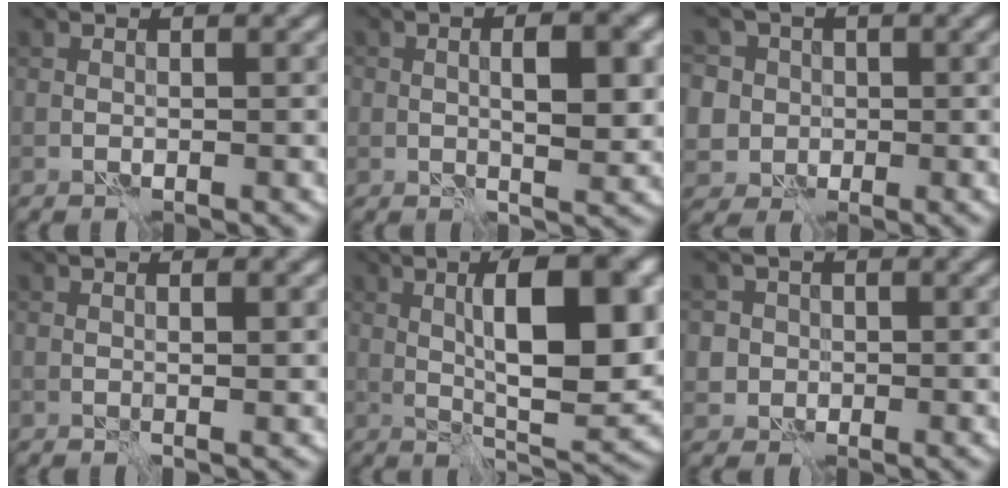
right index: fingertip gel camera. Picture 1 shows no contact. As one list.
[{"total": 4.4, "force": [0.4, 1.7, 4.0], "torque": [-0.064, 0.001, 0.007]}, {"total": 7.0, "force": [2.0, 6.3, 2.3], "torque": [-0.048, 0.025, 0.010]}, {"total": 1.0, "force": [0.2, 0.1, 1.0], "torque": [-0.015, 0.000, 0.003]}, {"total": 10.7, "force": [1.6, 3.4, 10.0], "torque": [-0.146, 0.003, 0.029]}, {"total": 3.2, "force": [0.2, 3.2, 0.7], "torque": [0.003, 0.018, -0.005]}]